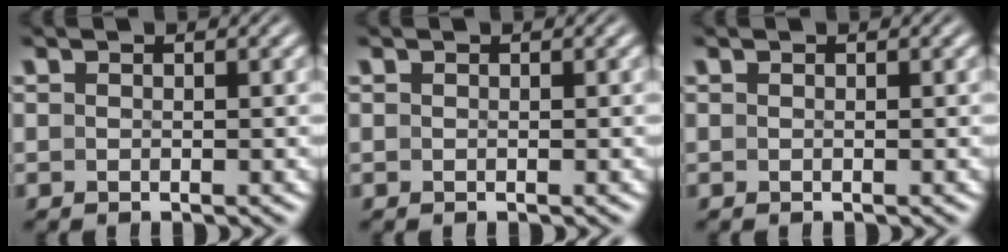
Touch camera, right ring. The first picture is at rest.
{"total": 0.0}
{"total": 0.0}